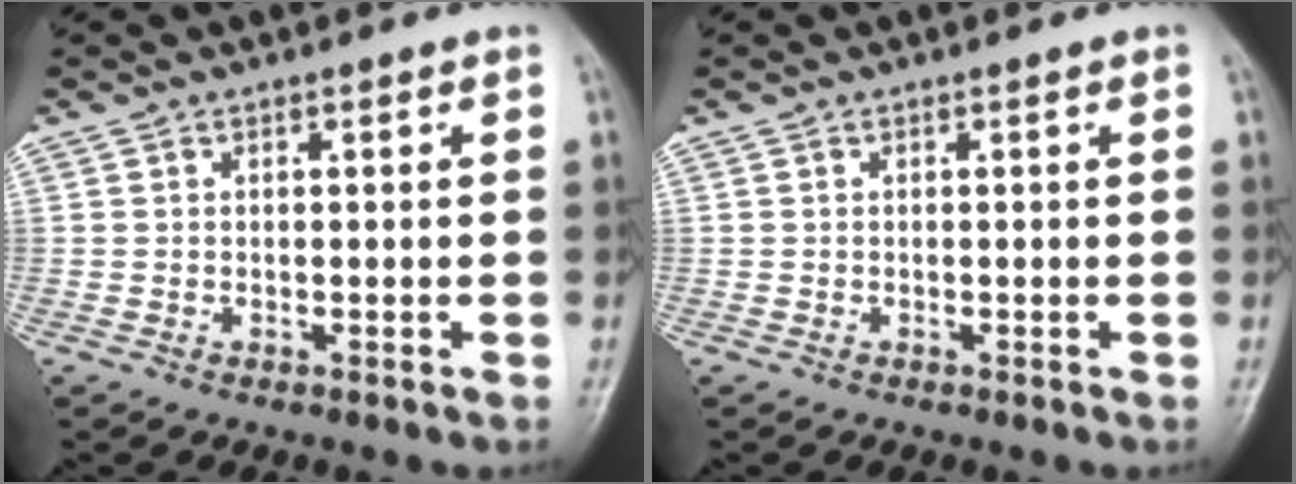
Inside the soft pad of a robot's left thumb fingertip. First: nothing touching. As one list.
[{"total": 0.0}]